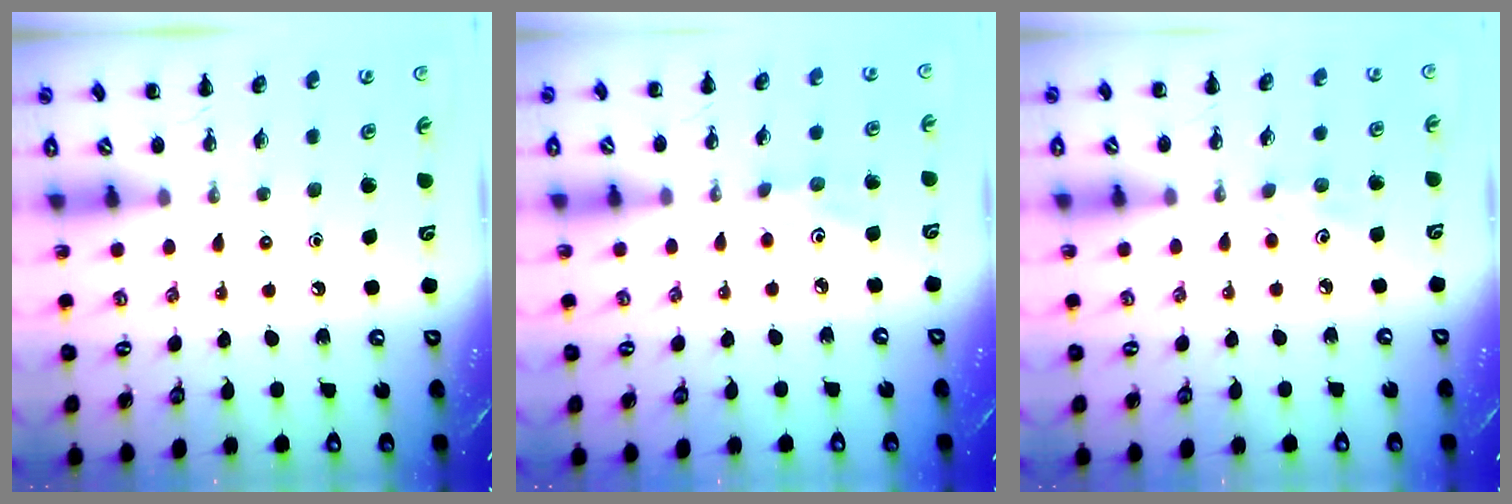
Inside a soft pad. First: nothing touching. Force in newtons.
{"total": 2.7, "press": 2.7, "slide": 0.5}
{"total": 4.0, "press": 3.8, "slide": 1.0}